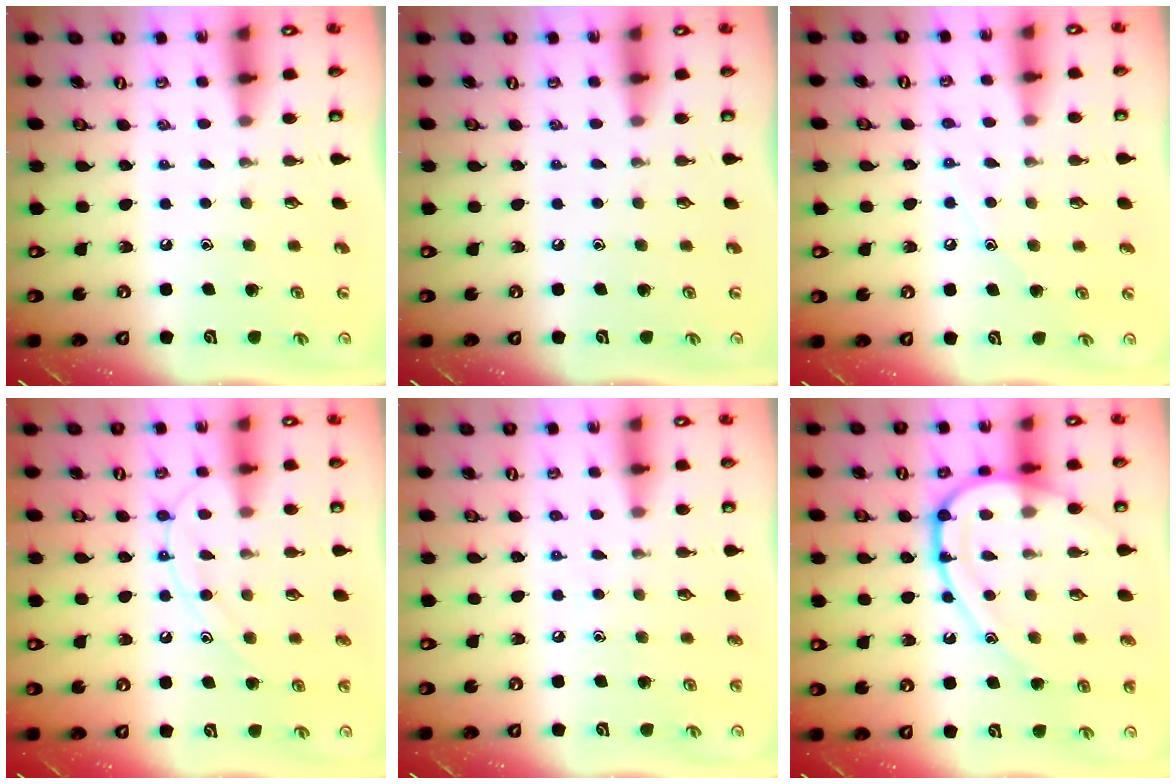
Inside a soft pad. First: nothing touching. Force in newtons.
{"total": 0.0}
{"total": 5.6, "press": 5.6, "slide": 0.7}
{"total": 10.9, "press": 10.8, "slide": 1.0}
{"total": 4.9, "press": 4.9, "slide": 0.7}
{"total": 16.0, "press": 16.0, "slide": 1.5}